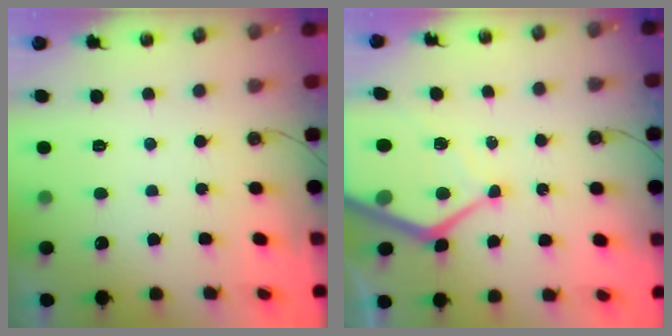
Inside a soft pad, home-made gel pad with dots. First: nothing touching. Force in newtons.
{"total": 13.0, "press": 12.9, "slide": 1.3}